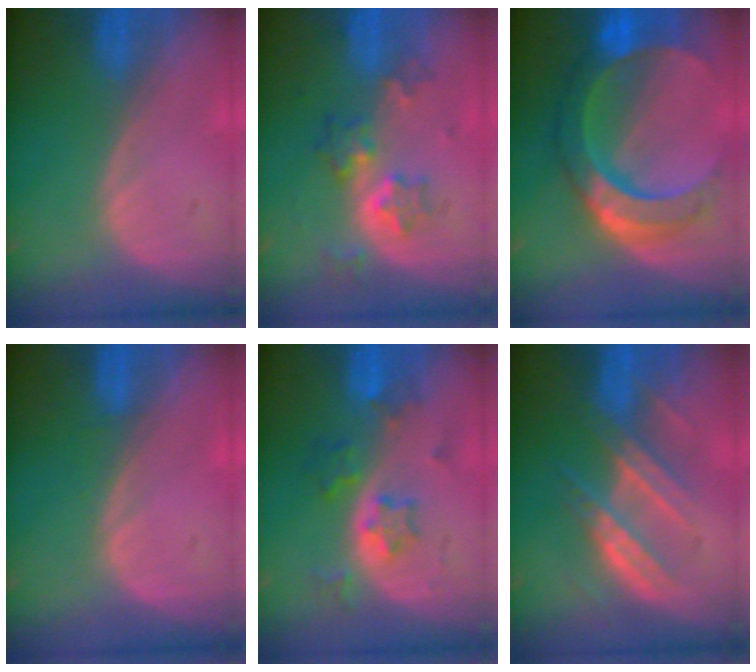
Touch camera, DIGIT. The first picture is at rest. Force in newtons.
{"total": 6.4, "press": 5.5, "slide": 3.2}
{"total": 11.0, "press": 11.0, "slide": 1.0}
{"total": 0.6, "press": 0.6, "slide": 0.2}
{"total": 5.7, "press": 5.3, "slide": 2.3}
{"total": 7.4, "press": 7.2, "slide": 1.9}